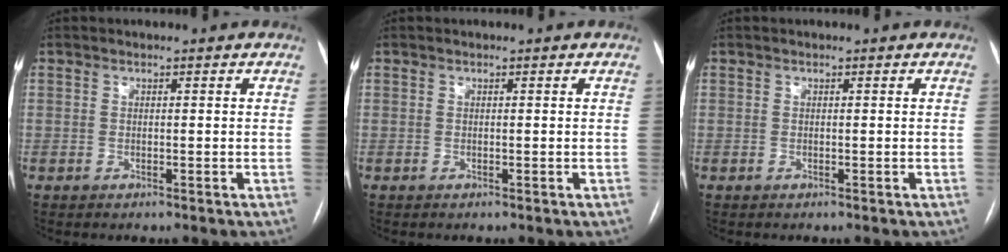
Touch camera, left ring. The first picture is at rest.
{"total": 0.0}
{"total": 0.0}